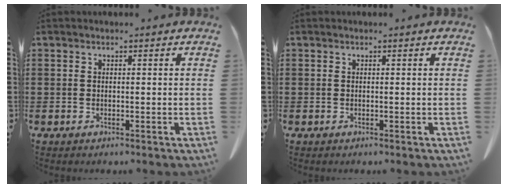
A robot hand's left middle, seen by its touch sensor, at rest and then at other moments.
{"total": 0.0}